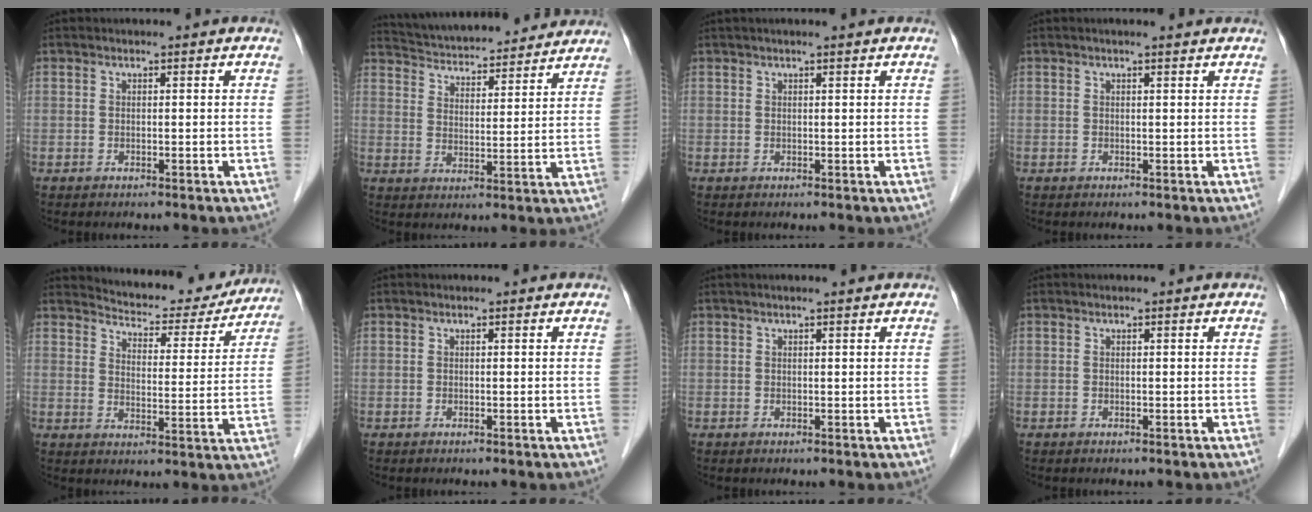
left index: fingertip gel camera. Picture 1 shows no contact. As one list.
[{"total": 19.3, "force": [18.1, 3.3, 6.0], "torque": [-0.098, 0.027, 0.257]}, {"total": 2.1, "force": [1.7, -0.3, 1.2], "torque": [-0.014, 0.021, 0.030]}, {"total": 1.7, "force": [1.6, 0.0, 0.6], "torque": [-0.014, 0.011, 0.018]}, {"total": 16.0, "force": [15.2, 3.9, 3.3], "torque": [-0.029, -0.021, 0.182]}, {"total": 0.0}, {"total": 1.6, "force": [1.3, -0.2, 0.9], "torque": [-0.011, 0.017, 0.024]}, {"total": 0.0}]